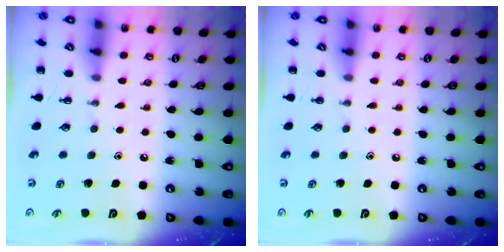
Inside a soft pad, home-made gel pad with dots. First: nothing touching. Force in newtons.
{"total": 0.0}